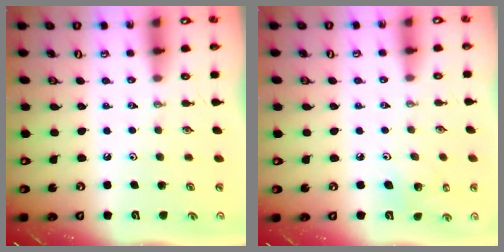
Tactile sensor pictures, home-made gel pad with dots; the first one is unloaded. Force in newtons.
{"total": 3.8, "press": 3.8, "slide": 0.3}